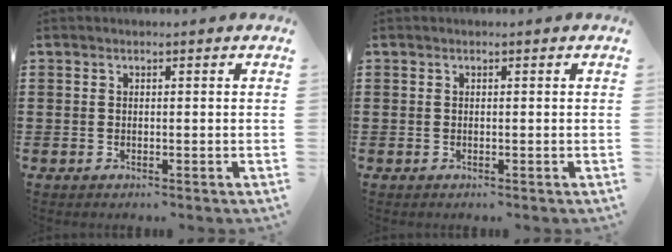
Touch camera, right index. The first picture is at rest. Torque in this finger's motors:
{"motor_torque": [0.00, 0.00, 0.02, -0.01]}